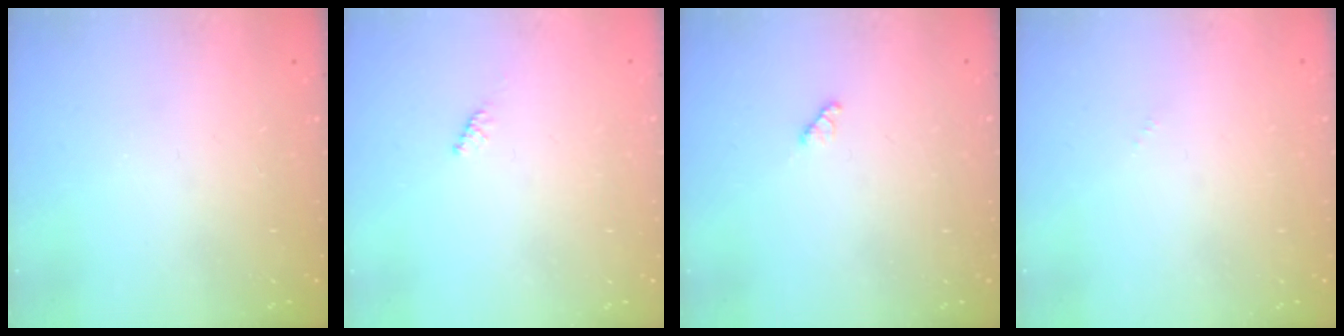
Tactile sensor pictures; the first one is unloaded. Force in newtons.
{"total": 1.6, "press": 1.5, "slide": 0.4}
{"total": 2.9, "press": 2.9, "slide": 0.3}
{"total": 0.0}